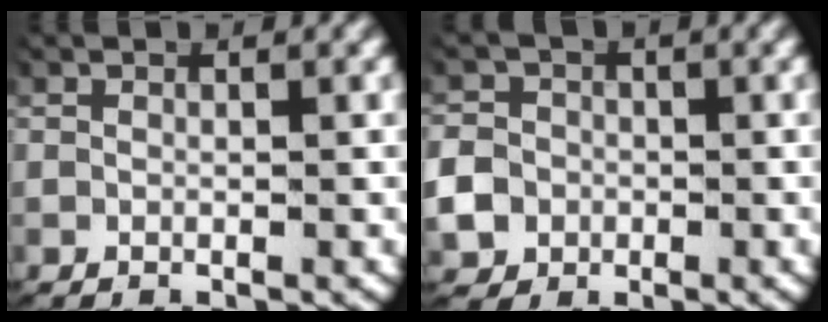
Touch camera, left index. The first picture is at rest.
{"total": 5.5, "force": [-1.1, 5.2, 1.7], "torque": [-0.048, -0.015, -0.021]}